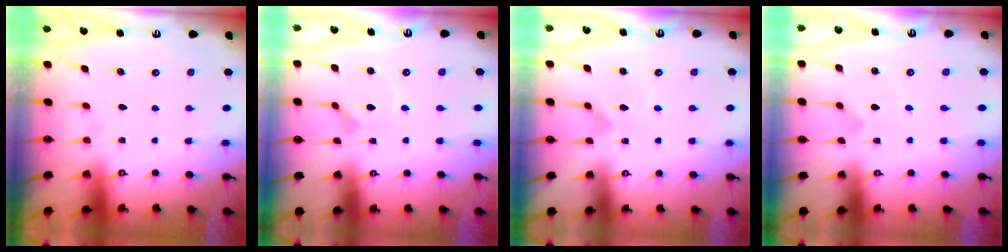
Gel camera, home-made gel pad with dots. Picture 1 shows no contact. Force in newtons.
{"total": 0.0}
{"total": 2.3, "press": 2.3, "slide": 0.2}
{"total": 0.0}